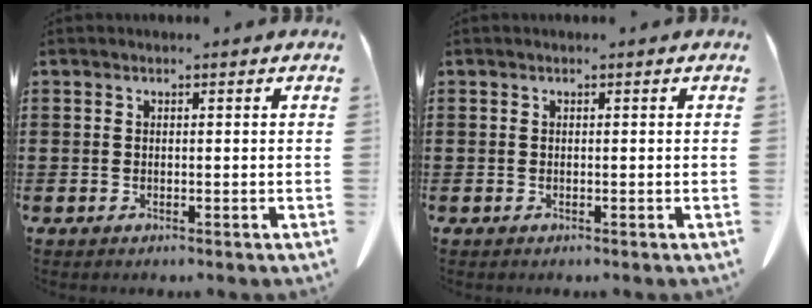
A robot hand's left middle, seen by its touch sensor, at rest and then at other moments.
{"total": 0.0}